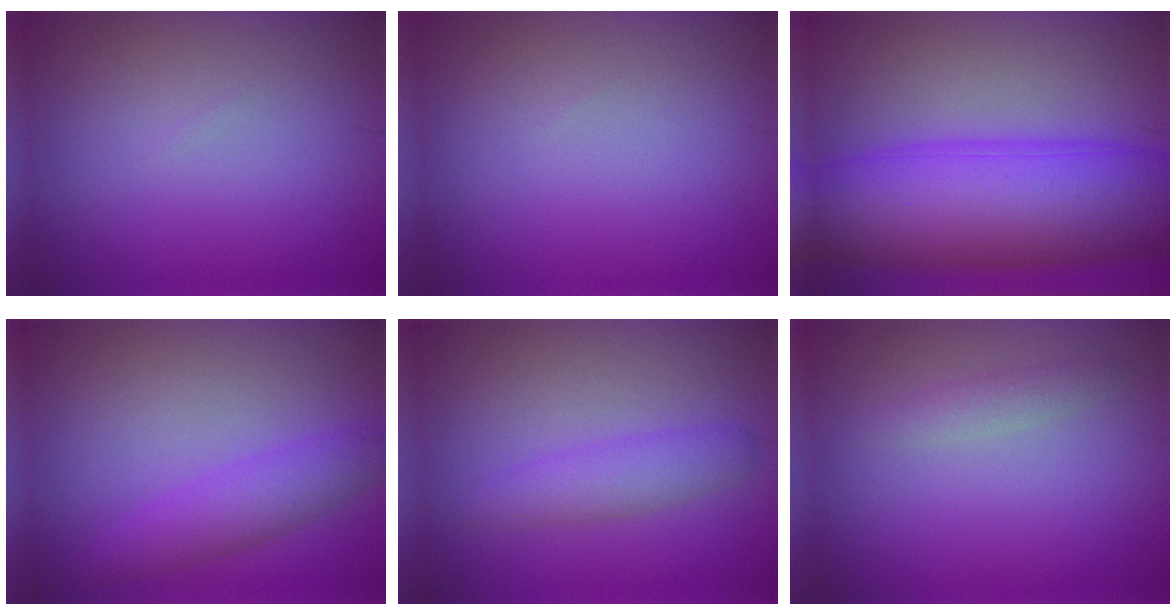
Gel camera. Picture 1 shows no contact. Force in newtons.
{"total": 0.0}
{"total": 13.3, "press": 13.3, "slide": 0.5}
{"total": 3.0, "press": 3.0, "slide": 0.1}
{"total": 2.4, "press": 2.4, "slide": 0.1}
{"total": 1.3, "press": 1.3, "slide": 0.1}